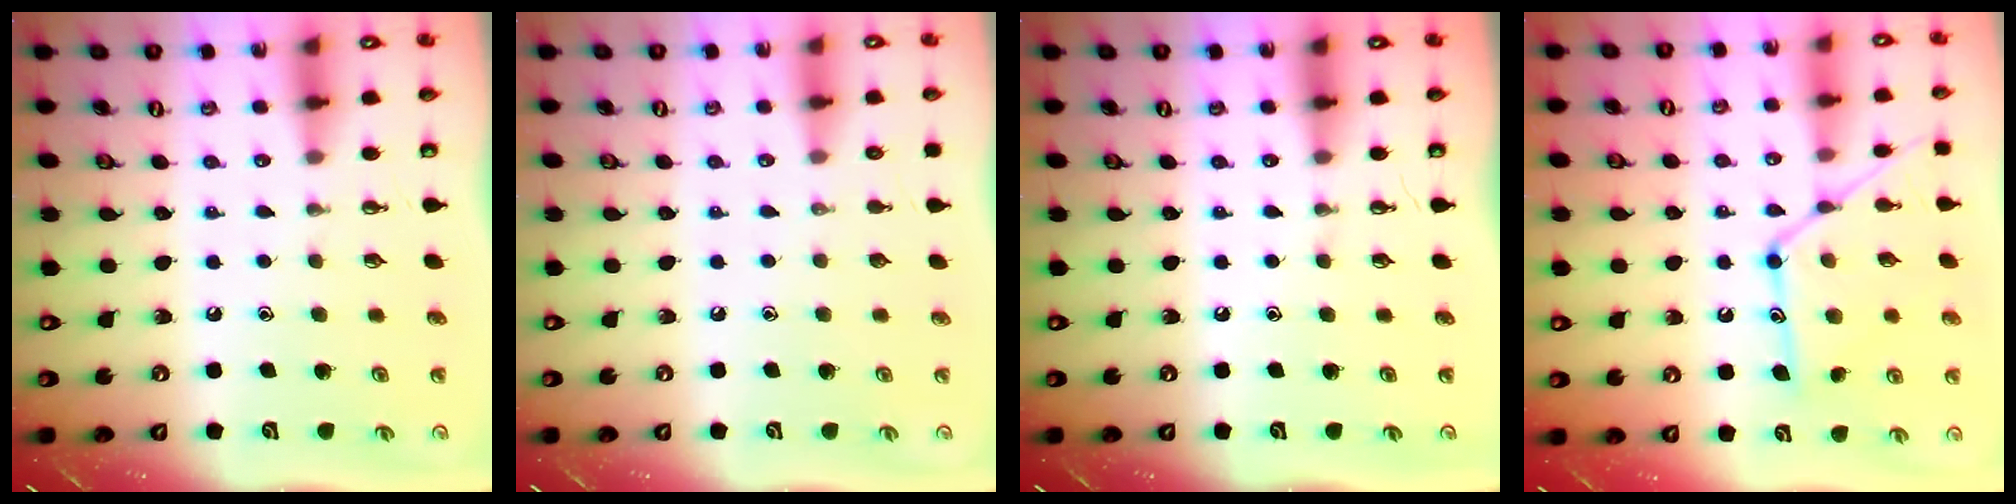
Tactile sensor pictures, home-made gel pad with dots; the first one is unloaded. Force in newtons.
{"total": 0.0}
{"total": 0.0}
{"total": 14.9, "press": 14.8, "slide": 1.2}